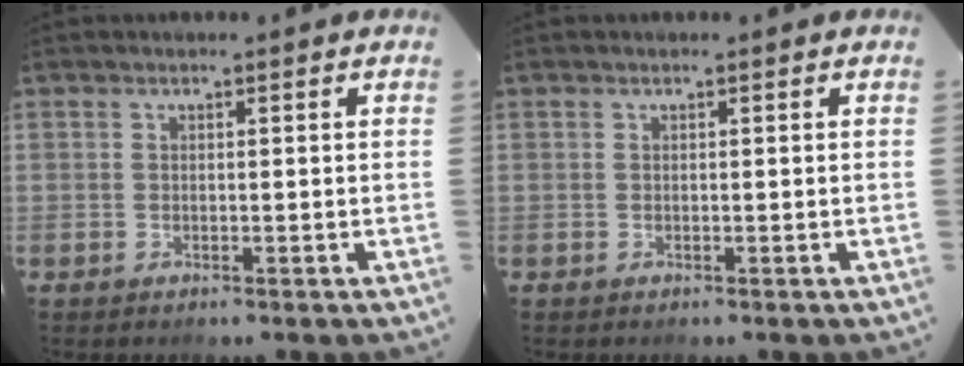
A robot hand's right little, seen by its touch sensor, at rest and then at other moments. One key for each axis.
{"total": 0.0}